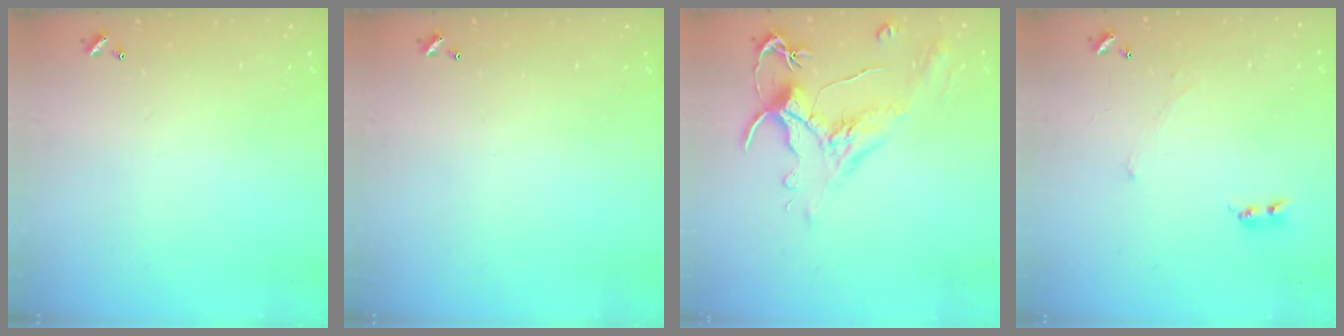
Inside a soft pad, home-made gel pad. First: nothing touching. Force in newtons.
{"total": 0.0}
{"total": 1.6, "press": 1.1, "slide": 1.2}
{"total": 0.0}